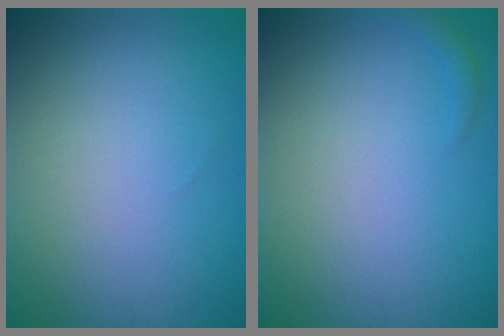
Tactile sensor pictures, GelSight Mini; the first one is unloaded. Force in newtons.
{"total": 0.9, "press": 0.9, "slide": 0.1}